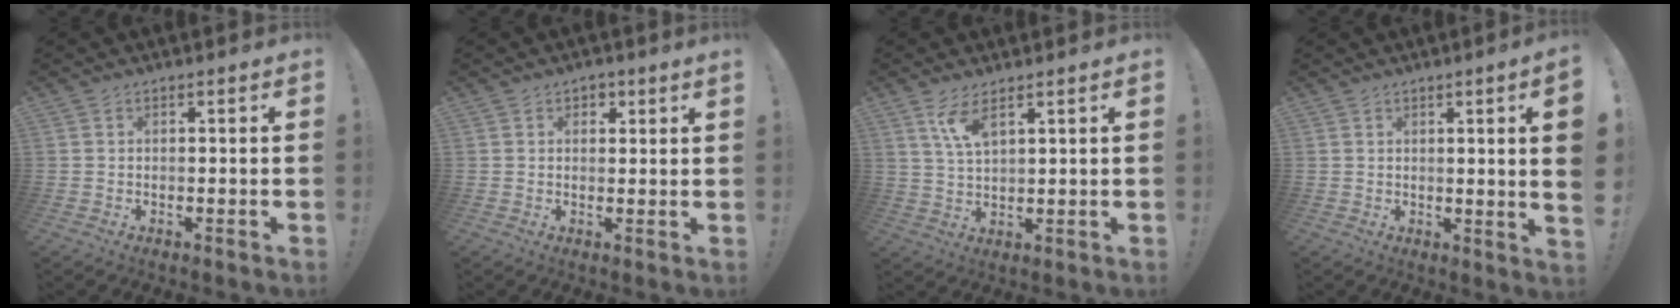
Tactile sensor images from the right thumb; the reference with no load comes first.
{"total": 1.8, "force": [1.2, 1.1, 0.6], "torque": [0.001, -0.004, 0.018]}
{"total": 6.4, "force": [3.8, 2.0, 4.7], "torque": [-0.084, -0.017, 0.066]}
{"total": 5.3, "force": [1.0, -0.8, 5.2], "torque": [-0.074, -0.011, 0.014]}